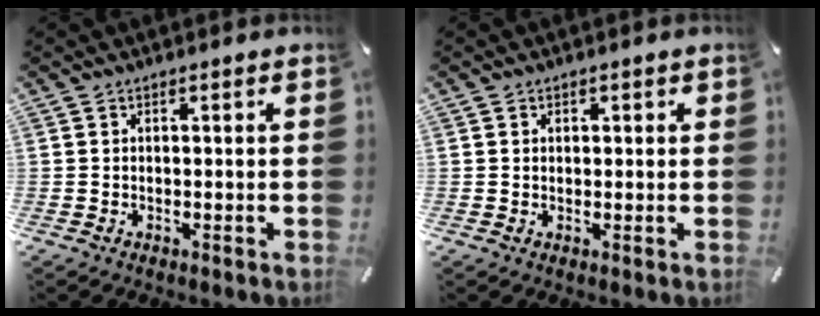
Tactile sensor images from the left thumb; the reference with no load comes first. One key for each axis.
{"total": 1.1, "fx": 0.3, "fy": 1.1, "fz": 0.1, "tx": 0.004, "ty": 0.002, "tz": 0.001}